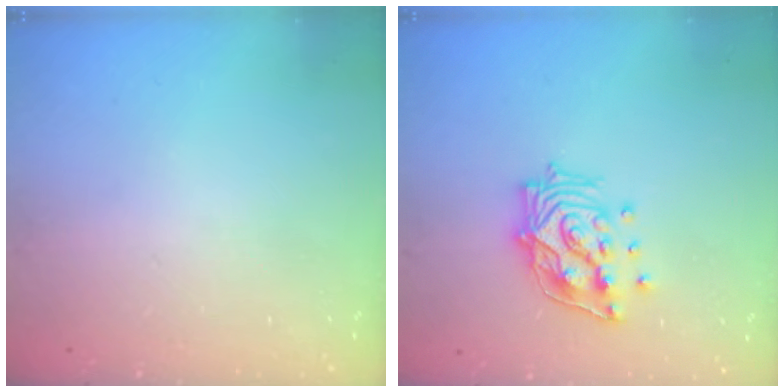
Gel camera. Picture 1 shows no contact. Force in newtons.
{"total": 14.5, "press": 14.4, "slide": 1.6}